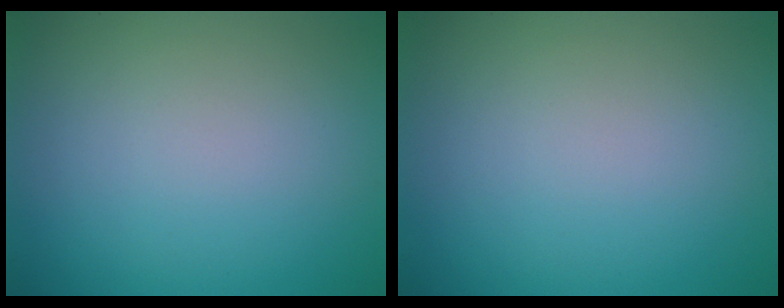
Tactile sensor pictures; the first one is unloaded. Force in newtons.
{"total": 0.0}